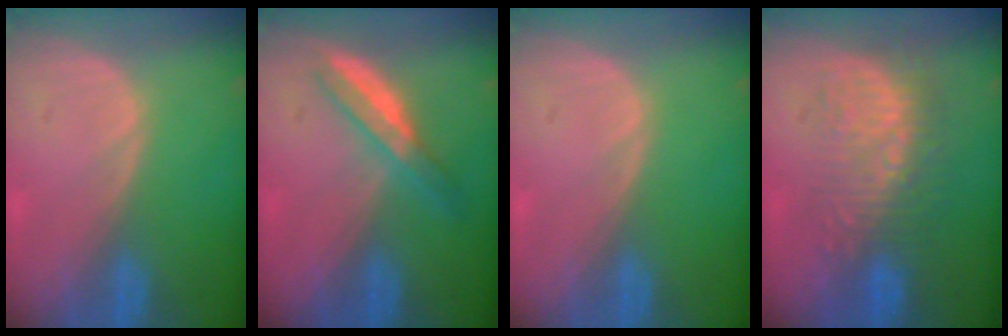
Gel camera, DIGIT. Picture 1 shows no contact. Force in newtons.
{"total": 5.3, "press": 4.6, "slide": 2.6}
{"total": 0.0}
{"total": 9.1, "press": 8.5, "slide": 3.2}